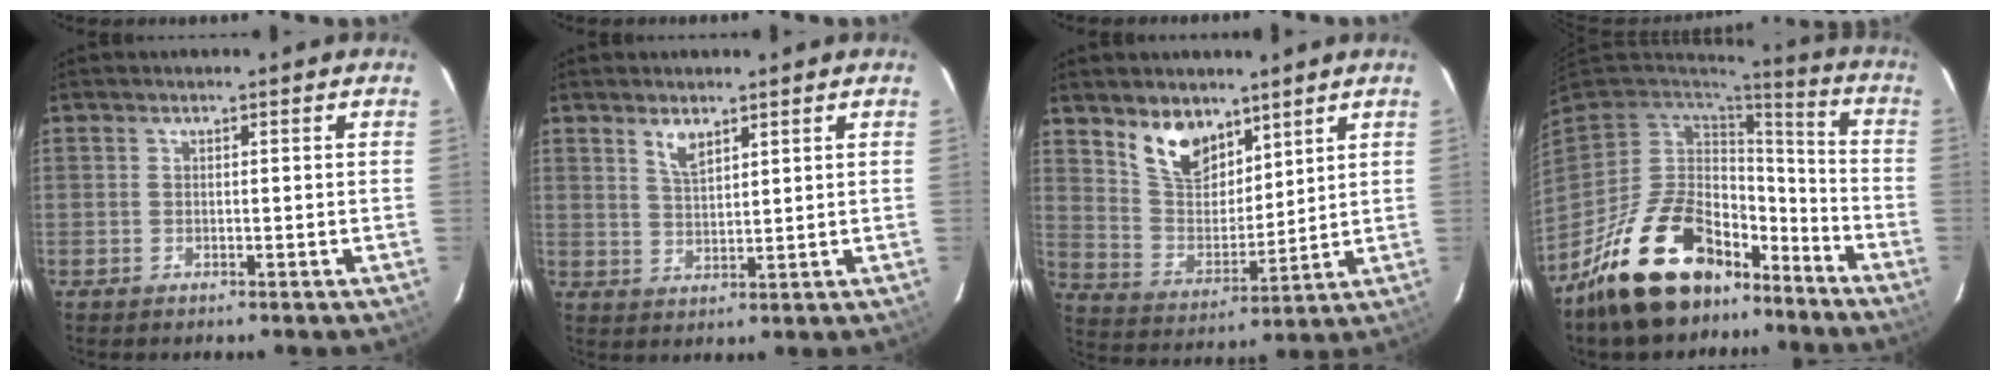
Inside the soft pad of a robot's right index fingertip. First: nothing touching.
{"total": 3.8, "force": [2.6, 1.4, 2.4], "torque": [-0.044, -0.002, 0.050]}
{"total": 10.9, "force": [7.4, 5.9, 5.4], "torque": [-0.101, 0.004, 0.149]}
{"total": 22.2, "force": [-15.0, 11.6, 11.5], "torque": [-0.229, 0.013, -0.224]}